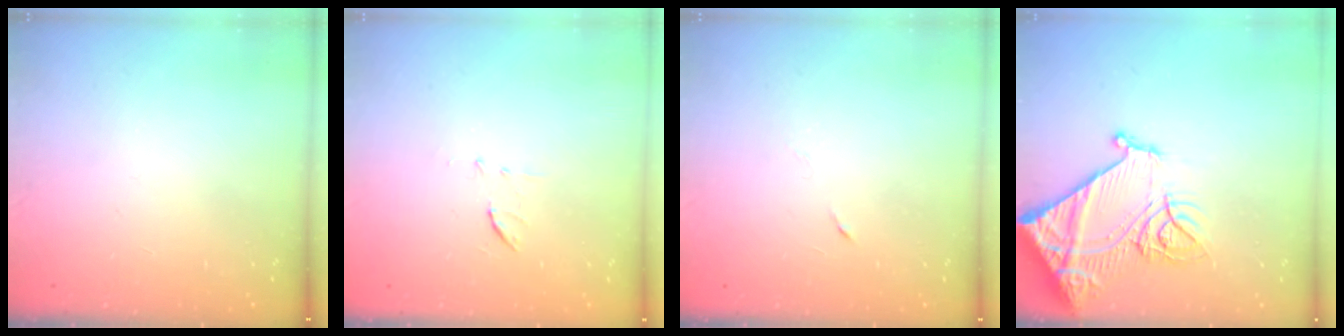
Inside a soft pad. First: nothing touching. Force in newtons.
{"total": 6.2, "press": 6.0, "slide": 1.8}
{"total": 2.9, "press": 2.7, "slide": 1.0}
{"total": 18.3, "press": 18.1, "slide": 2.2}